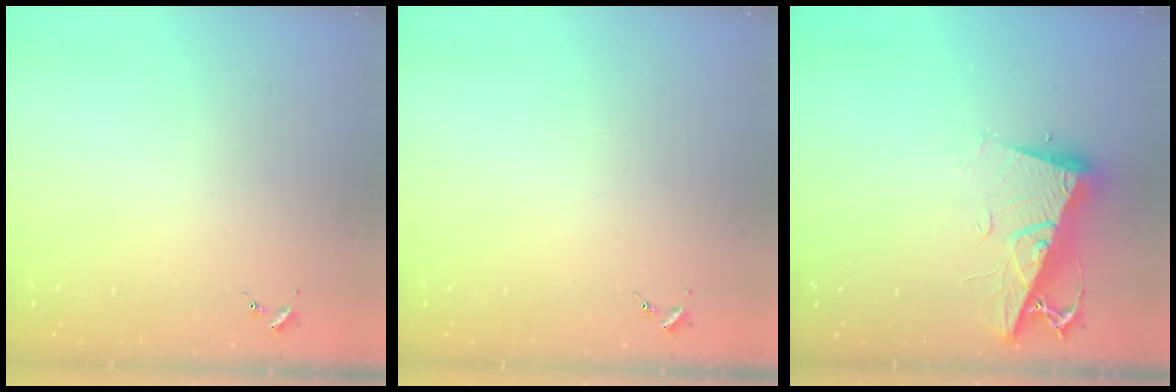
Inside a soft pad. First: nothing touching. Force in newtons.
{"total": 0.0}
{"total": 11.9, "press": 11.8, "slide": 1.4}